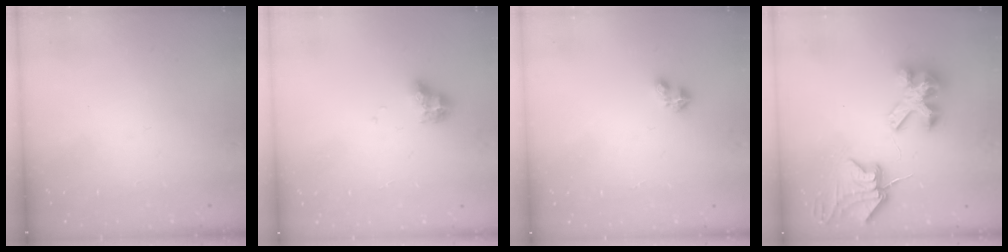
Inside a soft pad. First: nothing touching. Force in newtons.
{"total": 7.4, "press": 7.4, "slide": 0.5}
{"total": 2.9, "press": 2.9, "slide": 0.5}
{"total": 8.8, "press": 8.8, "slide": 1.1}